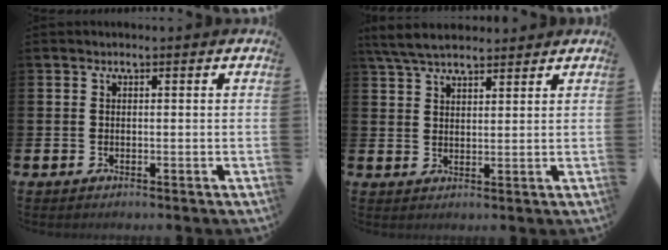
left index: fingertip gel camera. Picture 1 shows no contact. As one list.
[{"total": 5.2, "force": [4.8, 1.2, 1.7], "torque": [-0.047, -0.010, 0.089]}]